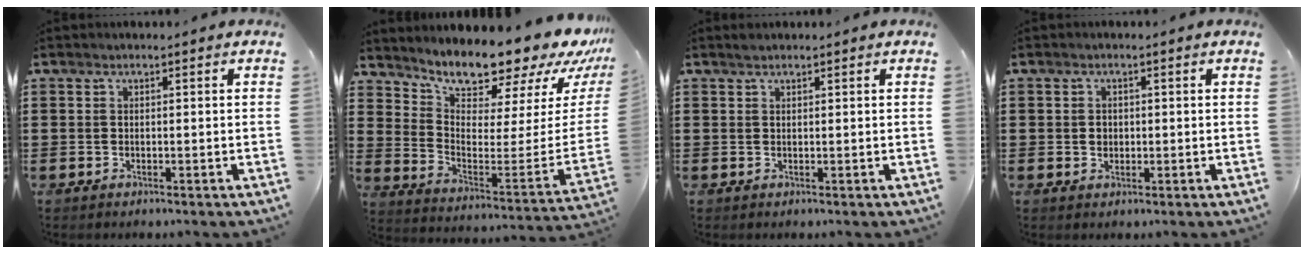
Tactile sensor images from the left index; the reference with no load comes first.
{"total": 10.6, "force": [10.2, 1.2, 2.8], "torque": [-0.067, -0.105, 0.165]}
{"total": 1.0, "force": [0.9, 0.3, 0.3], "torque": [-0.007, 0.003, 0.016]}
{"total": 1.4, "force": [0.2, 1.2, 0.6], "torque": [-0.015, 0.009, 0.003]}